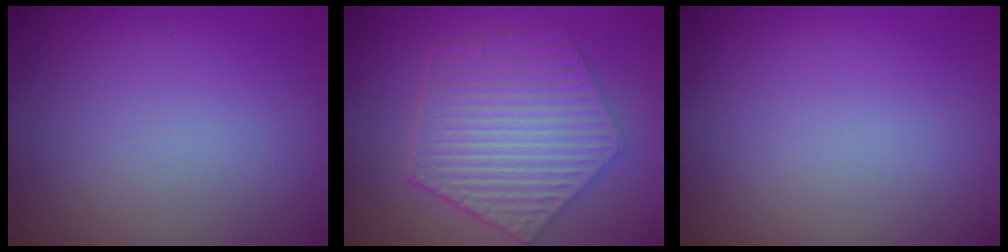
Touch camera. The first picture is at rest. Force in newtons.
{"total": 6.9, "press": 5.0, "slide": 4.8}
{"total": 0.0}